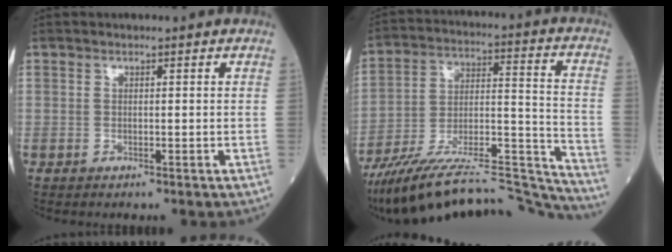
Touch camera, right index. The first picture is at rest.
{"total": 26.2, "force": [-24.5, 1.2, 9.1], "torque": [-0.118, 0.016, -0.378]}